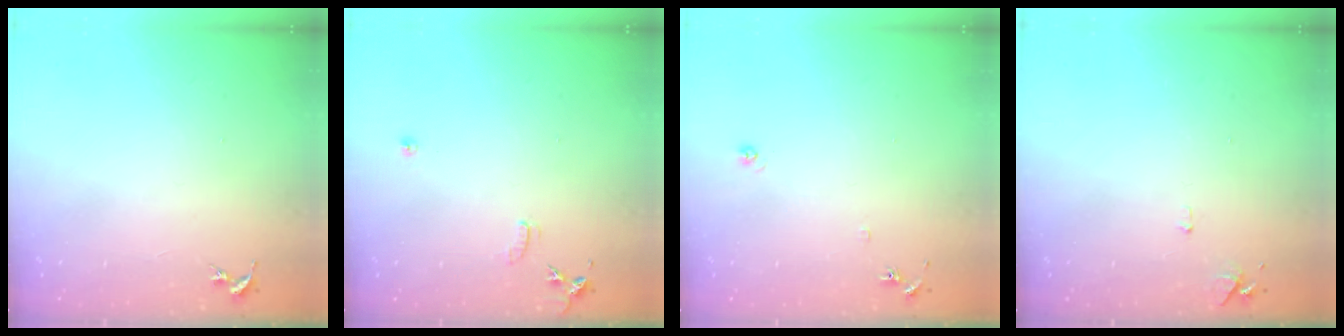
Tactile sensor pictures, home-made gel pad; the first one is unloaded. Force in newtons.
{"total": 7.0, "press": 7.0, "slide": 0.6}
{"total": 5.8, "press": 5.8, "slide": 0.6}
{"total": 5.6, "press": 5.5, "slide": 0.8}